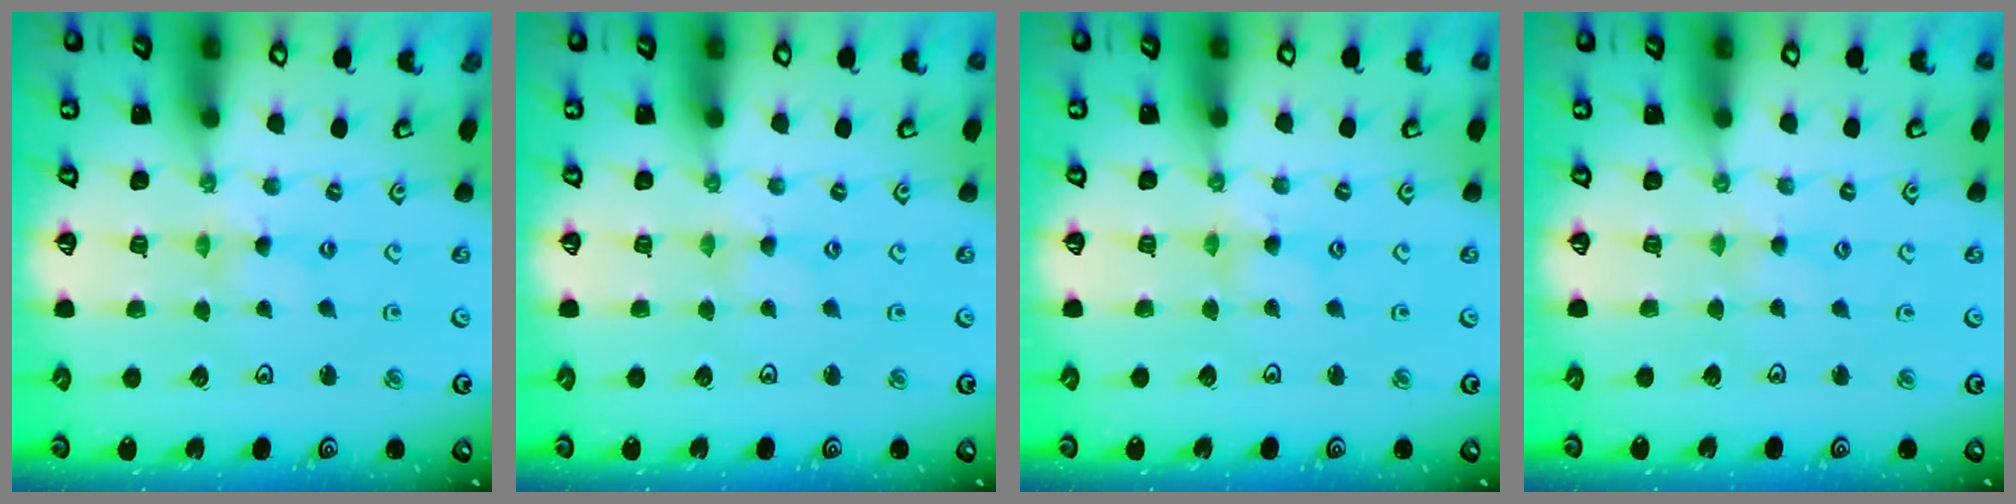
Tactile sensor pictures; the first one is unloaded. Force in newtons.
{"total": 0.6, "press": 0.6, "slide": 0.2}
{"total": 1.2, "press": 1.2, "slide": 0.2}
{"total": 1.7, "press": 1.7, "slide": 0.2}